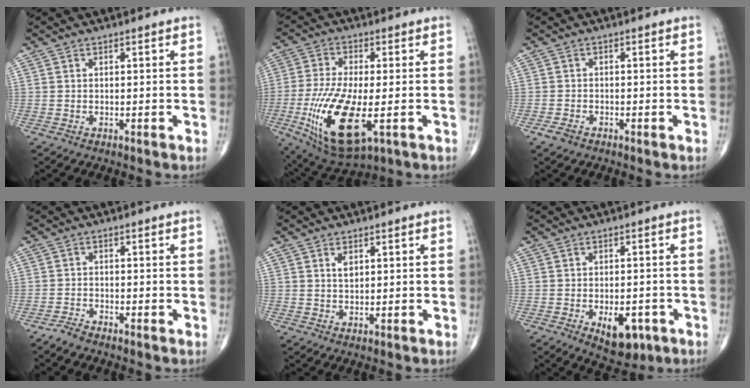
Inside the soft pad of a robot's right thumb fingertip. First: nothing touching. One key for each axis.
{"total": 16.6, "fx": -4.3, "fy": 6.2, "fz": 14.8, "tx": -0.305, "ty": -0.015, "tz": -0.063}
{"total": 2.1, "fx": -1.3, "fy": 1.2, "fz": 1.0, "tx": -0.021, "ty": 0.001, "tz": -0.025}
{"total": 1.9, "fx": -1.7, "fy": 0.3, "fz": 0.7, "tx": -0.016, "ty": -0.003, "tz": -0.039}
{"total": 2.1, "fx": 0.9, "fy": 1.2, "fz": 1.4, "tx": -0.021, "ty": -0.005, "tz": 0.019}
{"total": 7.2, "fx": -2.8, "fy": 4.0, "fz": 5.3, "tx": -0.057, "ty": 0.009, "tz": -0.028}